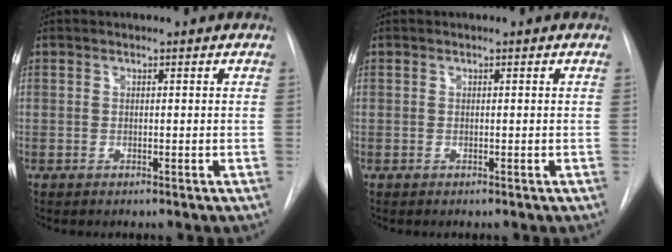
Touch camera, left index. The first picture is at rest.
{"total": 0.0}